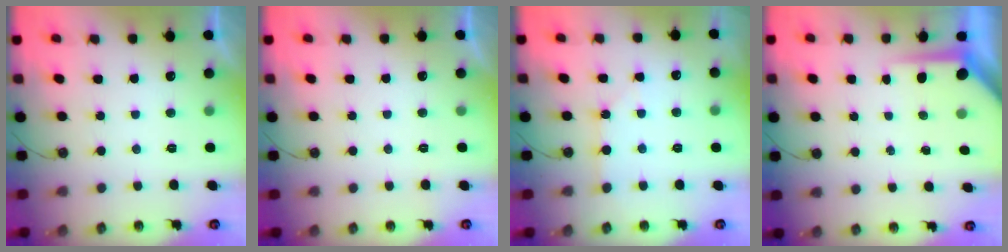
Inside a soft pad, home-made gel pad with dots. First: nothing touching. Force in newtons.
{"total": 0.0}
{"total": 1.8, "press": 1.8, "slide": 0.3}
{"total": 5.6, "press": 5.6, "slide": 0.5}